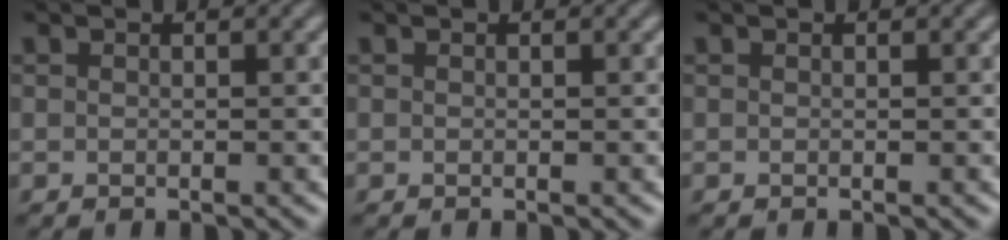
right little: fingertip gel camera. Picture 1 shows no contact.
{"total": 0.0}
{"total": 0.0}